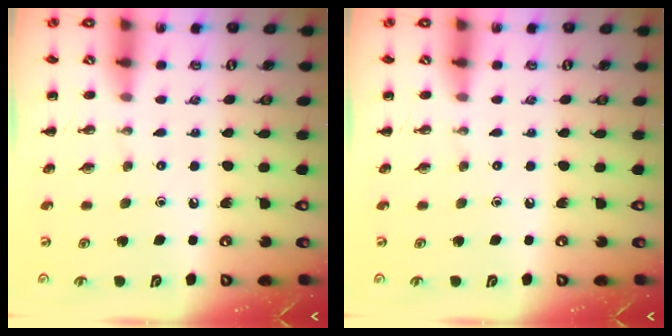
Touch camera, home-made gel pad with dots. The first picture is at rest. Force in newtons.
{"total": 0.0}